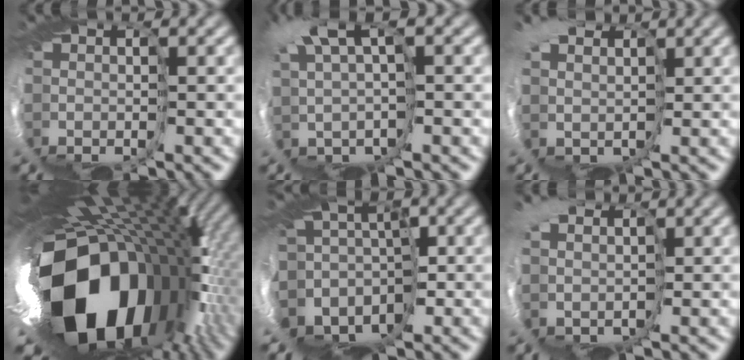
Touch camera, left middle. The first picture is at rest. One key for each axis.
{"total": 4.3, "fx": 2.1, "fy": 1.3, "fz": 3.6, "tx": -0.097, "ty": 0.000, "tz": 0.025}
{"total": 4.2, "fx": 2.4, "fy": 3.1, "fz": 1.6, "tx": -0.040, "ty": -0.008, "tz": 0.028}
{"total": 18.1, "fx": -3.8, "fy": 11.5, "fz": 13.3, "tx": -0.281, "ty": -0.076, "tz": -0.050}
{"total": 12.7, "fx": -4.2, "fy": 9.1, "fz": 7.8, "tx": -0.157, "ty": -0.014, "tz": -0.069}
{"total": 4.5, "fx": 1.5, "fy": 3.7, "fz": 2.1, "tx": -0.042, "ty": -0.017, "tz": 0.016}